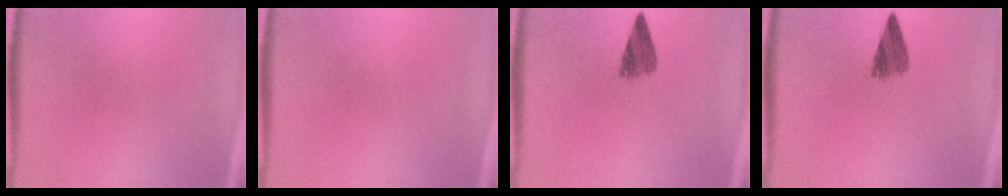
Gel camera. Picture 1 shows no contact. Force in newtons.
{"total": 0.0}
{"total": 3.9}
{"total": 3.9}